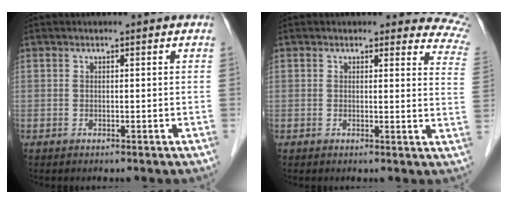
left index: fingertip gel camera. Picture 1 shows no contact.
{"total": 8.8, "force": [8.1, 3.1, 1.7], "torque": [0.026, -0.036, 0.042]}